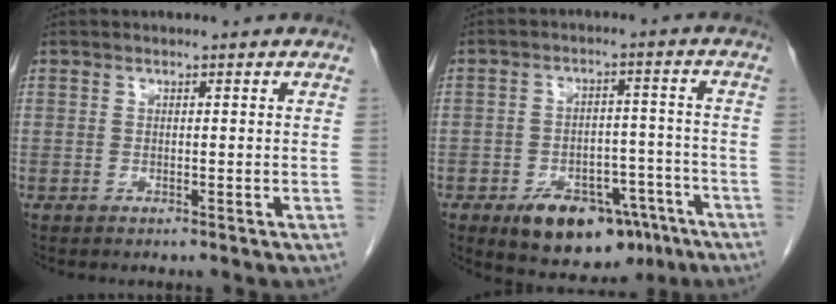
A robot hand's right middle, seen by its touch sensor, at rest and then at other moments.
{"total": 13.7, "force": [-8.4, 7.8, 7.5], "torque": [-0.078, 0.023, -0.114]}